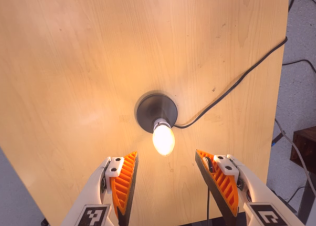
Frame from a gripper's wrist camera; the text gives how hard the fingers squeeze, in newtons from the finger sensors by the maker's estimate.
{"total": 0.0}